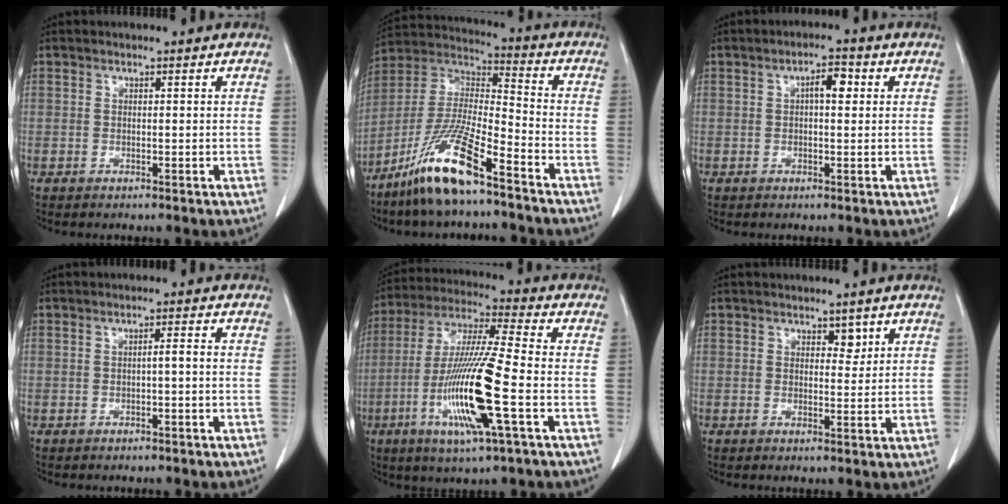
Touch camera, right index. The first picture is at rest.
{"total": 14.3, "force": [-9.7, 1.4, 10.4], "torque": [-0.222, -0.015, -0.186]}
{"total": 3.3, "force": [0.7, 1.1, 3.1], "torque": [-0.051, 0.010, 0.009]}
{"total": 1.5, "force": [-0.4, 0.1, 1.4], "torque": [-0.021, 0.003, -0.006]}
{"total": 16.3, "force": [-4.8, 0.4, 15.5], "torque": [-0.315, -0.016, -0.091]}
{"total": 2.0, "force": [1.2, 1.1, 1.1], "torque": [-0.009, -0.004, 0.018]}